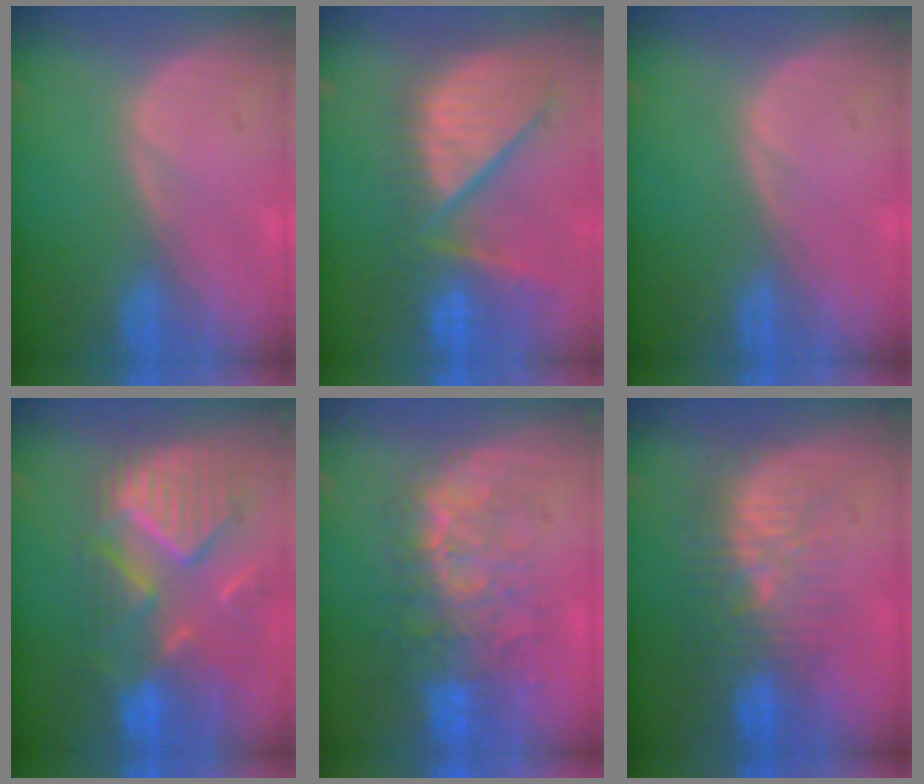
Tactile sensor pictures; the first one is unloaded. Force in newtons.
{"total": 11.7, "press": 10.4, "slide": 5.3}
{"total": 0.0}
{"total": 11.7, "press": 10.3, "slide": 5.6}
{"total": 9.8, "press": 8.8, "slide": 4.4}
{"total": 9.3, "press": 8.6, "slide": 3.6}